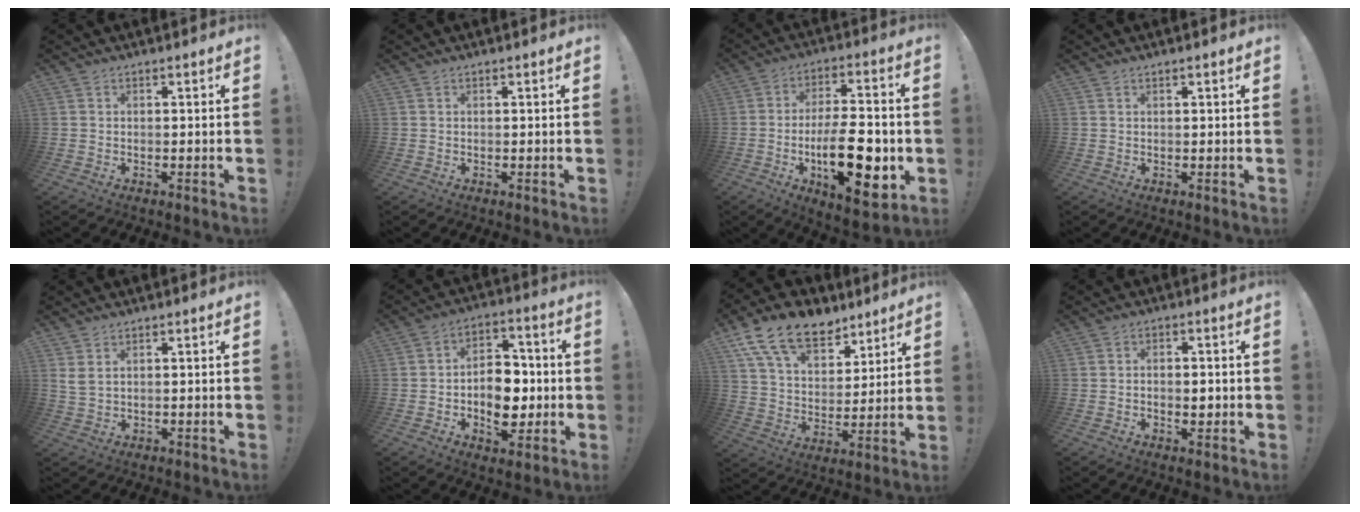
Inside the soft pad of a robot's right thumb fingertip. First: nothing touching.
{"total": 0.0}
{"total": 20.9, "force": [-4.9, 8.8, 18.3], "torque": [-0.302, 0.014, -0.070]}
{"total": 0.7, "force": [0.5, 0.1, 0.5], "torque": [-0.007, 0.000, 0.008]}
{"total": 3.0, "force": [1.2, 1.3, 2.4], "torque": [-0.049, 0.002, 0.025]}
{"total": 13.0, "force": [-2.3, 9.1, 8.9], "torque": [-0.134, 0.016, -0.036]}
{"total": 16.9, "force": [11.2, 9.7, 8.2], "torque": [-0.149, -0.067, 0.207]}
{"total": 2.9, "force": [-0.7, 2.1, 2.0], "torque": [-0.015, 0.000, -0.015]}